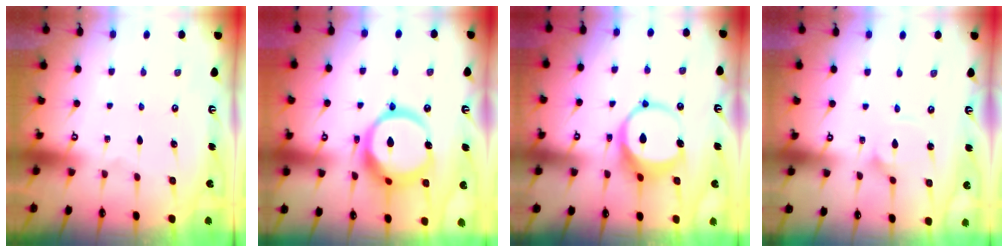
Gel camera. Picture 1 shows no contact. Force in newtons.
{"total": 17.5, "press": 17.4, "slide": 2.0}
{"total": 9.2, "press": 9.1, "slide": 1.1}
{"total": 2.0, "press": 2.0, "slide": 0.1}